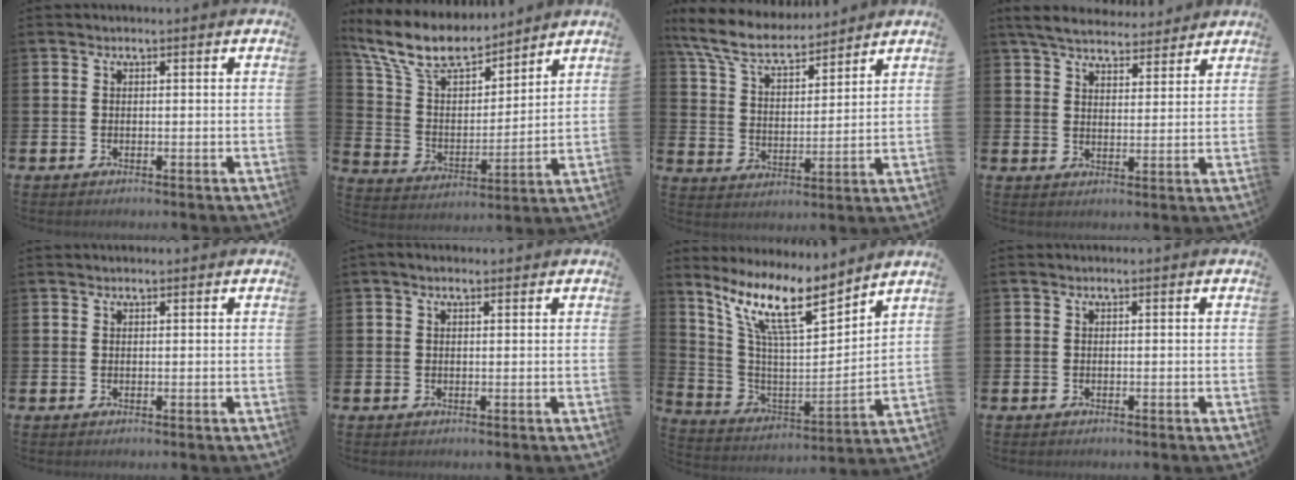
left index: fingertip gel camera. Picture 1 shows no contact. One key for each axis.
{"total": 10.7, "fx": 9.5, "fy": 3.3, "fz": 3.7, "tx": -0.125, "ty": -0.053, "tz": 0.171}
{"total": 8.2, "fx": 7.4, "fy": 2.1, "fz": 2.9, "tx": -0.092, "ty": -0.040, "tz": 0.133}
{"total": 5.8, "fx": 5.5, "fy": 1.4, "fz": 1.2, "tx": -0.043, "ty": -0.024, "tz": 0.099}
{"total": 0.7, "fx": 0.7, "fy": 0.1, "fz": 0.0, "tx": 0.007, "ty": -0.002, "tz": 0.011}
{"total": 1.3, "fx": 0.9, "fy": 0.4, "fz": 0.7, "tx": -0.015, "ty": 0.004, "tz": 0.016}
{"total": 12.3, "fx": 9.5, "fy": 3.0, "fz": 7.2, "tx": -0.172, "ty": -0.054, "tz": 0.164}
{"total": 0.0}